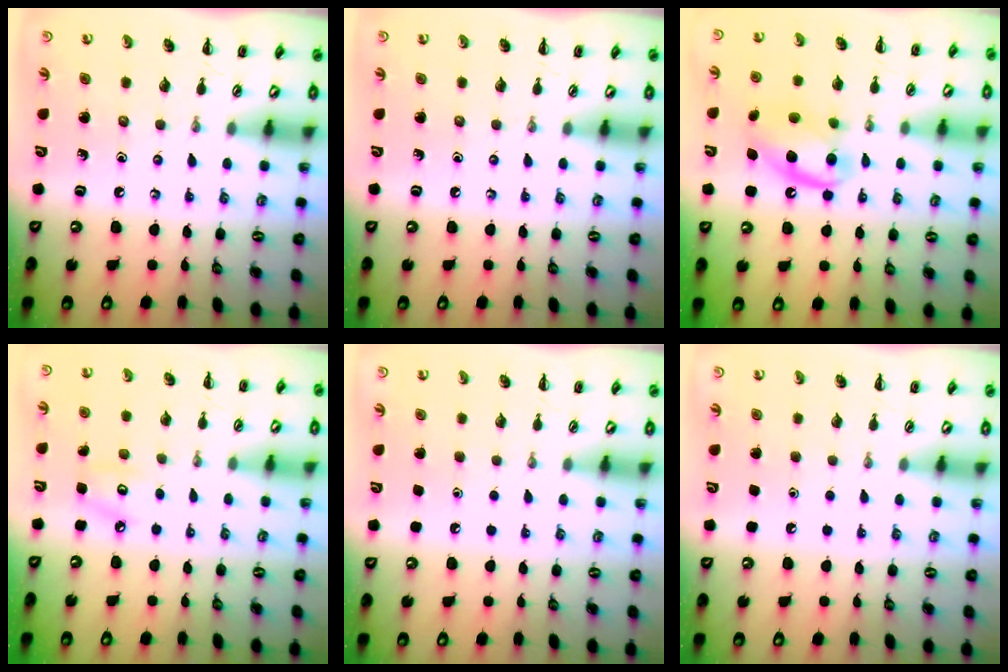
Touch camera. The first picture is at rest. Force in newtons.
{"total": 0.0}
{"total": 13.8, "press": 13.7, "slide": 1.7}
{"total": 4.2, "press": 4.1, "slide": 0.7}
{"total": 1.6, "press": 1.6, "slide": 0.1}
{"total": 1.8, "press": 1.7, "slide": 0.1}